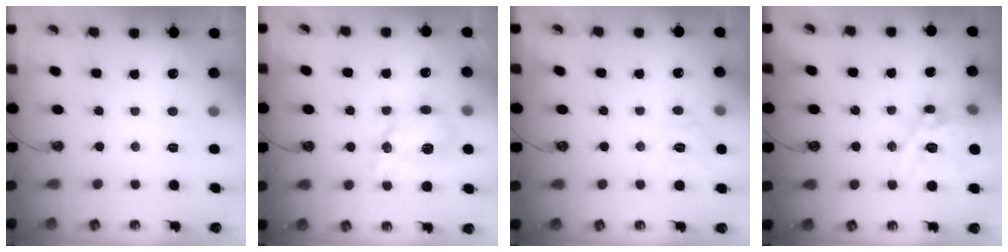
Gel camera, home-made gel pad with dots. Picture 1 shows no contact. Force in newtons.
{"total": 11.5, "press": 11.5, "slide": 0.7}
{"total": 10.0, "press": 9.9, "slide": 1.1}
{"total": 15.8, "press": 15.7, "slide": 1.6}